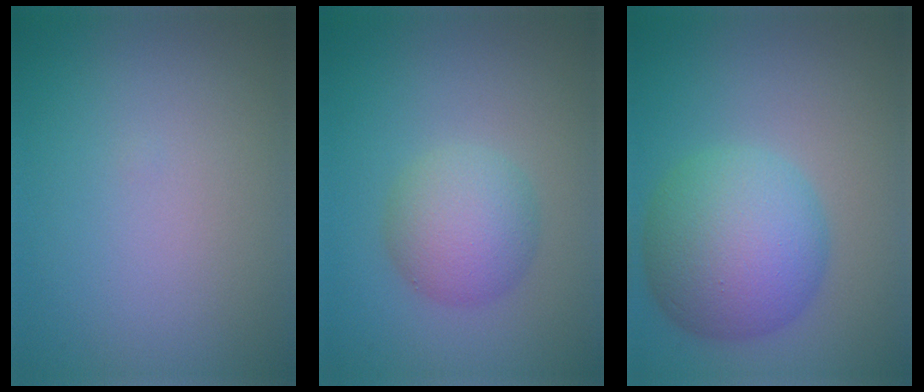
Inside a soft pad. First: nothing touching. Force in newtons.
{"total": 4.3, "press": 4.3, "slide": 0.1}
{"total": 8.4, "press": 8.4, "slide": 0.3}